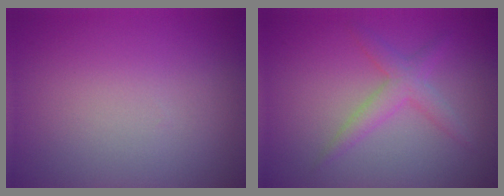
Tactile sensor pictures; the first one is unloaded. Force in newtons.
{"total": 2.3, "press": 2.3, "slide": 0.2}